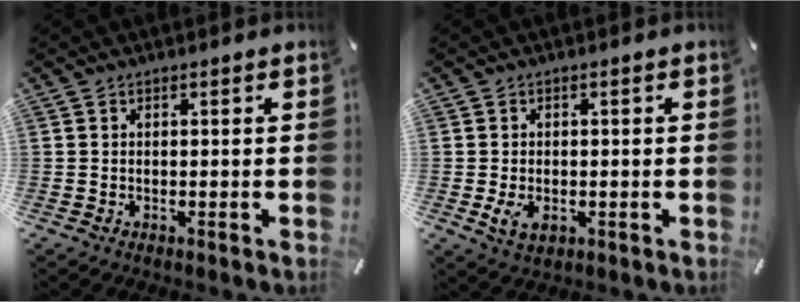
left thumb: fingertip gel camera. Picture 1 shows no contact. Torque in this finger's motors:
{"motor_torque": [0.98, 0.94, 0.15, -0.09, 0.00]}